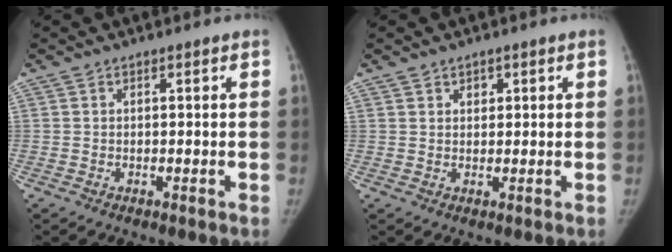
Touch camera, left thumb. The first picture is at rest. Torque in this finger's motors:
{"motor_torque": [-0.32, 0.07, -0.18, 0.11, -0.06]}